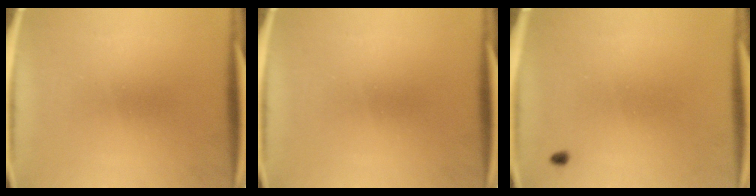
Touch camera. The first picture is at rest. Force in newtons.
{"total": 0.0}
{"total": 0.6}